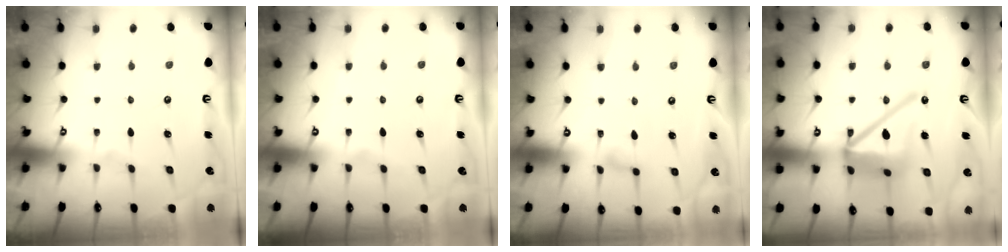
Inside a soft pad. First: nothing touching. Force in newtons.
{"total": 0.0}
{"total": 5.1, "press": 5.1, "slide": 0.6}
{"total": 18.2, "press": 18.1, "slide": 1.9}